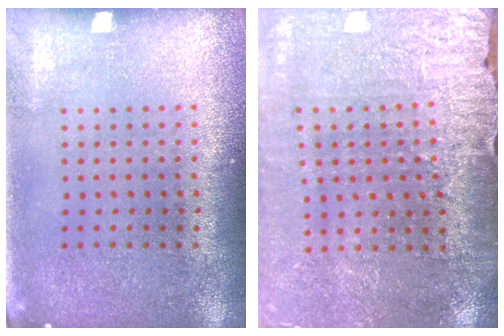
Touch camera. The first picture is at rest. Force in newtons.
{"total": 3.0, "press": 3.0, "slide": 0.3}